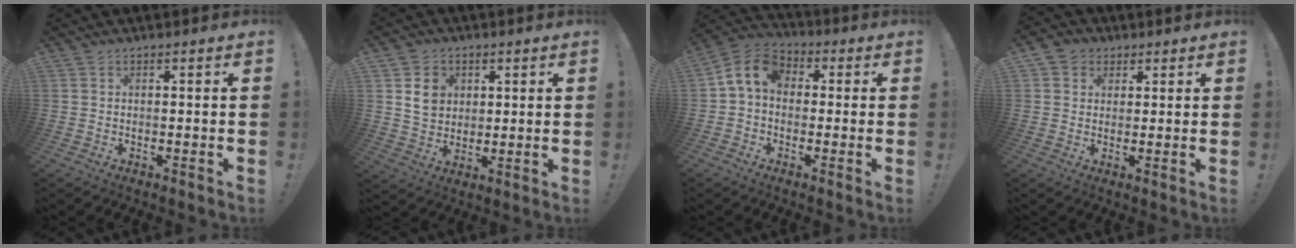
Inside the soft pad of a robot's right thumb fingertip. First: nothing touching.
{"total": 8.0, "force": [2.9, 7.0, 2.7], "torque": [-0.034, -0.013, 0.058]}
{"total": 9.3, "force": [1.0, 6.6, 6.5], "torque": [-0.129, 0.017, 0.022]}
{"total": 4.5, "force": [1.6, 4.1, 1.1], "torque": [-0.022, -0.001, 0.032]}